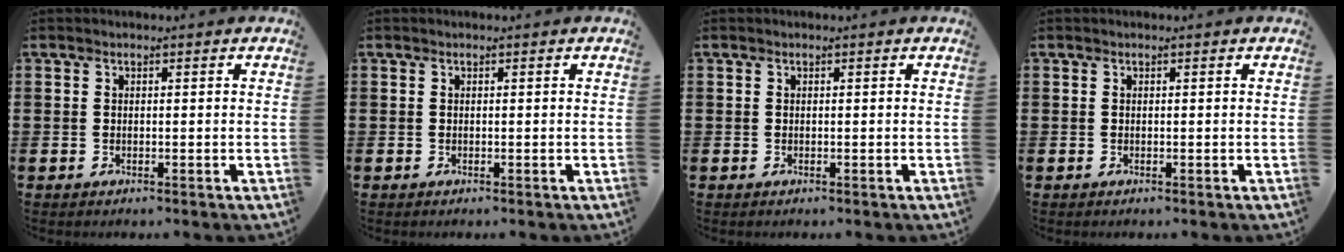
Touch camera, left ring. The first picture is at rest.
{"total": 0.0}
{"total": 0.0}
{"total": 0.0}